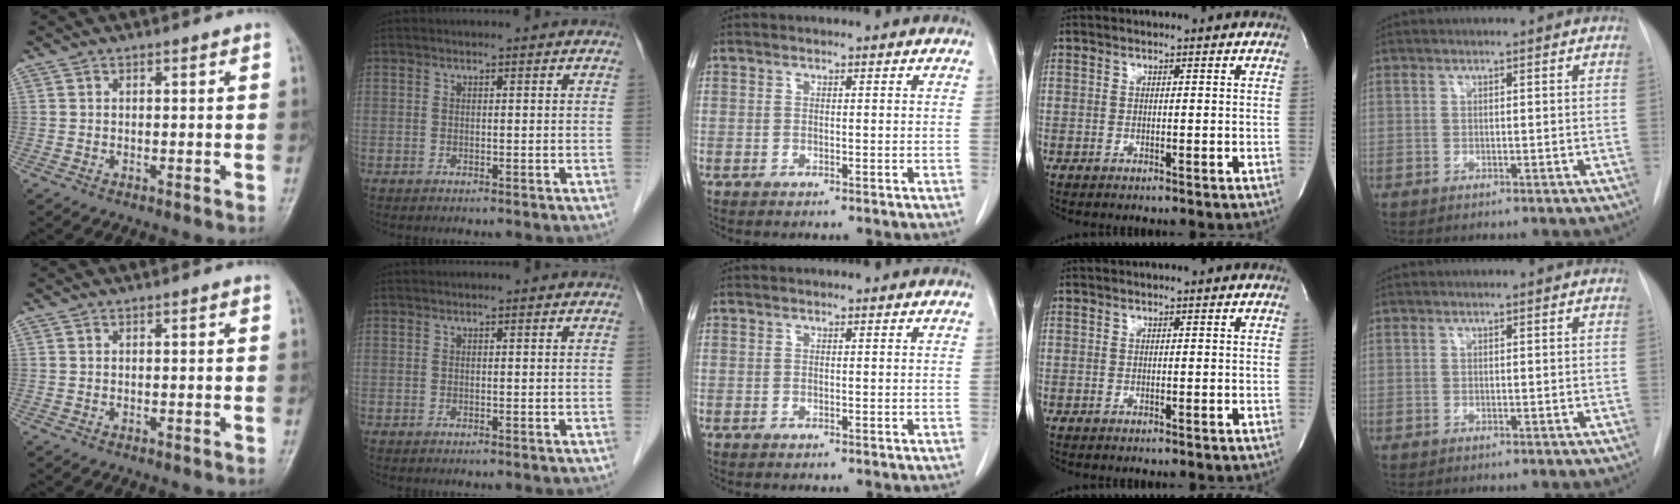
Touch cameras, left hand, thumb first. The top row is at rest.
{}